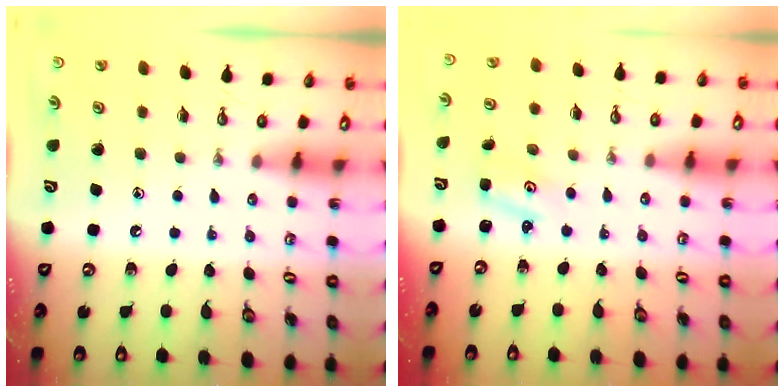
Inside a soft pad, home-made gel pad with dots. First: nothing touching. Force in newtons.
{"total": 1.5, "press": 1.5, "slide": 0.2}